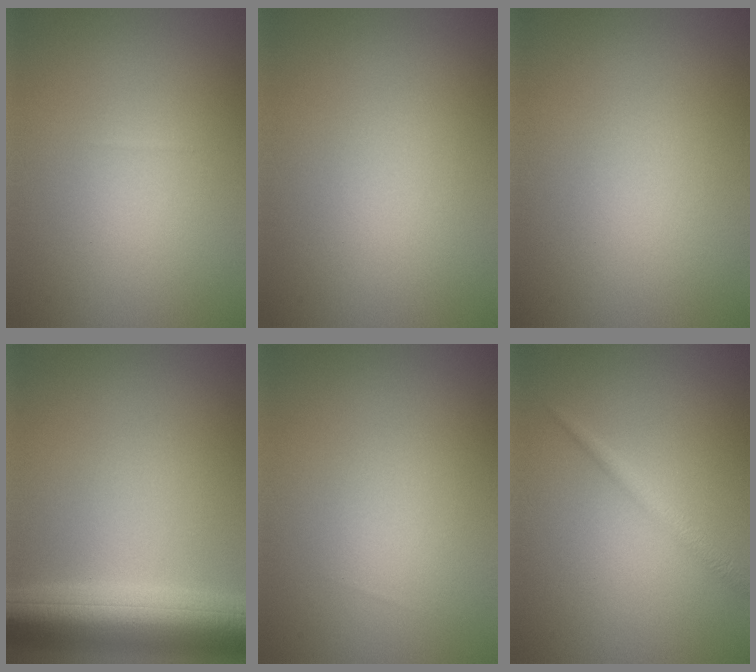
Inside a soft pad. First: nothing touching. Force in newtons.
{"total": 0.0}
{"total": 0.0}
{"total": 8.9, "press": 8.9, "slide": 0.3}
{"total": 0.0}
{"total": 1.3, "press": 1.3, "slide": 0.0}